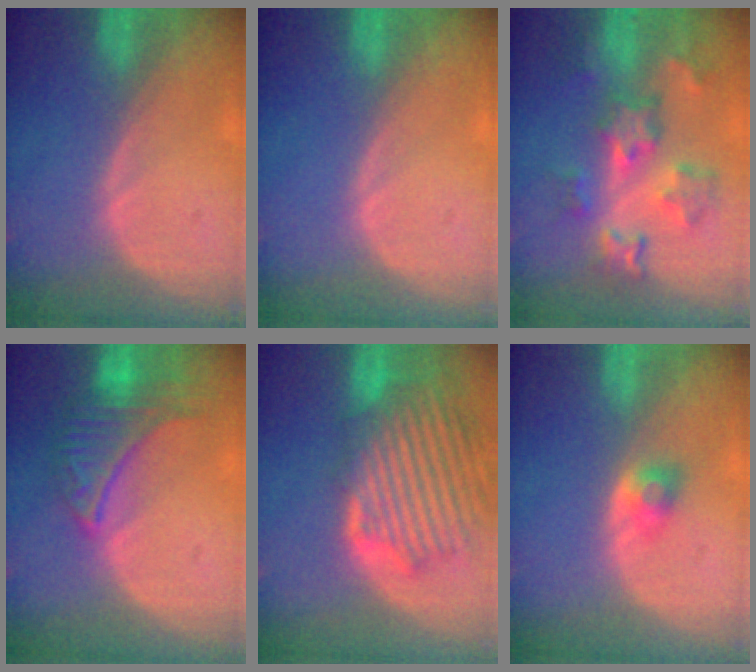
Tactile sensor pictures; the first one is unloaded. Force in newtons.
{"total": 0.0}
{"total": 8.8, "press": 7.8, "slide": 4.0}
{"total": 7.1, "press": 7.1, "slide": 0.2}
{"total": 12.5, "press": 11.5, "slide": 5.0}
{"total": 2.7, "press": 2.4, "slide": 1.1}